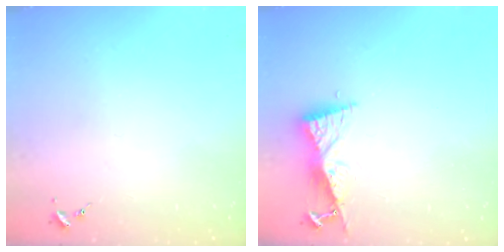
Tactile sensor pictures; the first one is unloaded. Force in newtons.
{"total": 8.6, "press": 8.6, "slide": 0.6}